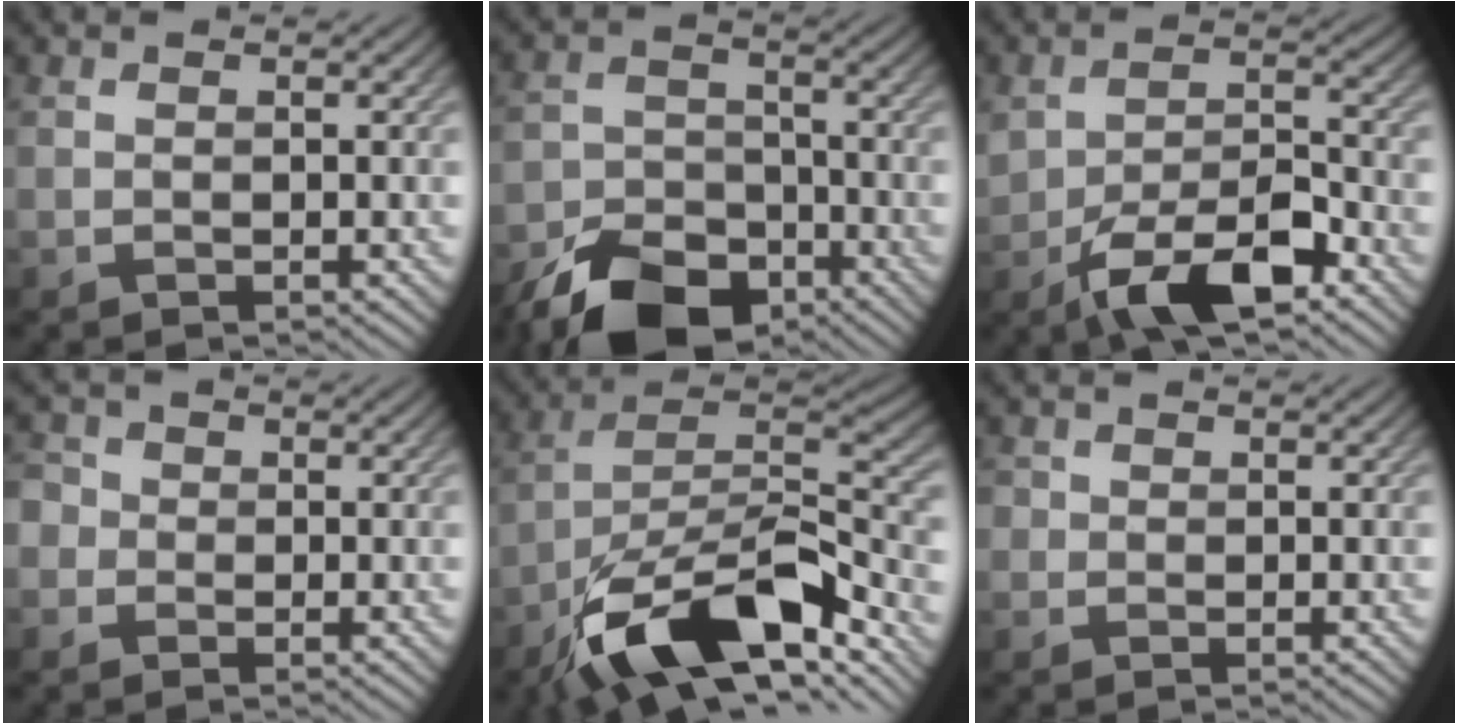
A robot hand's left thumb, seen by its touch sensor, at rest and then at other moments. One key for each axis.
{"total": 10.3, "fx": -7.6, "fy": 5.2, "fz": 4.7, "tx": -0.100, "ty": -0.014, "tz": -0.137}
{"total": 8.3, "fx": -4.4, "fy": 3.9, "fz": 5.9, "tx": -0.107, "ty": -0.004, "tz": -0.080}
{"total": 3.1, "fx": -0.5, "fy": 3.0, "fz": 0.7, "tx": -0.015, "ty": 0.011, "tz": -0.028}
{"total": 16.9, "fx": -10.2, "fy": 6.5, "fz": 11.9, "tx": -0.214, "ty": -0.008, "tz": -0.196}
{"total": 1.3, "fx": 0.2, "fy": 1.3, "fz": 0.2, "tx": 0.000, "ty": -0.001, "tz": -0.003}